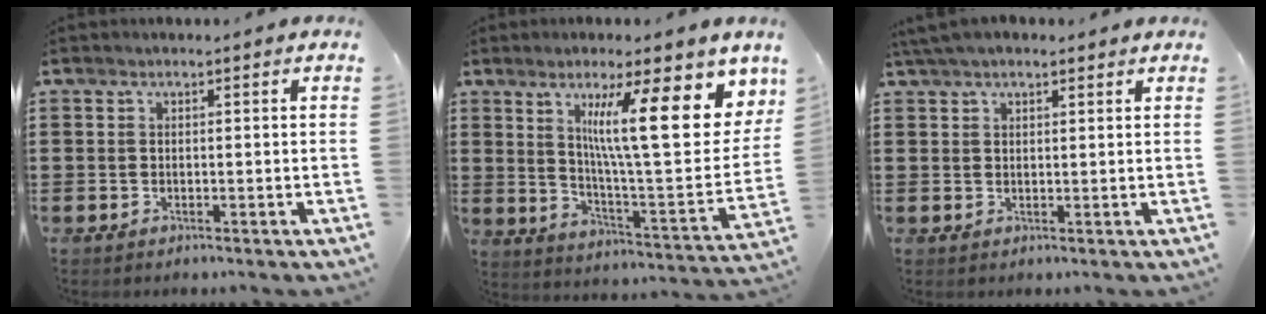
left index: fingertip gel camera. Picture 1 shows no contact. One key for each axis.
{"total": 16.3, "fx": 7.8, "fy": 3.3, "fz": 13.9, "tx": -0.236, "ty": -0.033, "tz": 0.122}
{"total": 3.6, "fx": 3.0, "fy": 1.2, "fz": 1.5, "tx": -0.037, "ty": 0.001, "tz": 0.058}